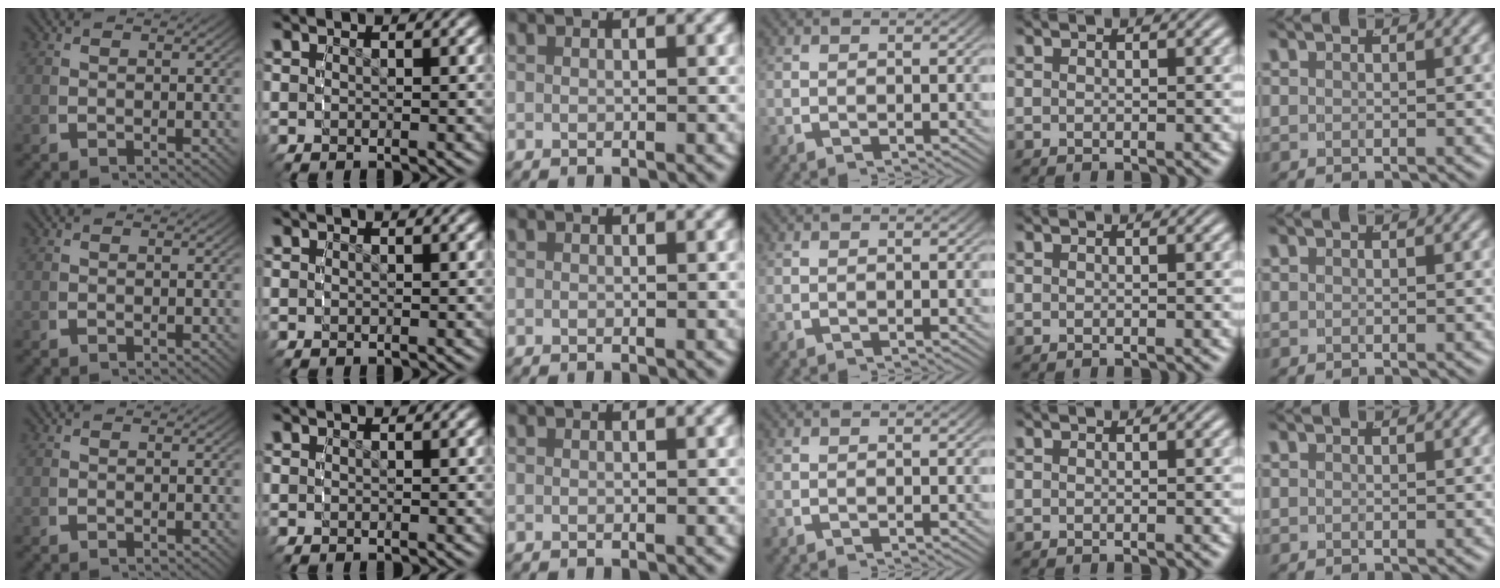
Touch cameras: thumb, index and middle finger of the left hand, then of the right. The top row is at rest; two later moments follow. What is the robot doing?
{"motion": "reach", "object": "photo album"}